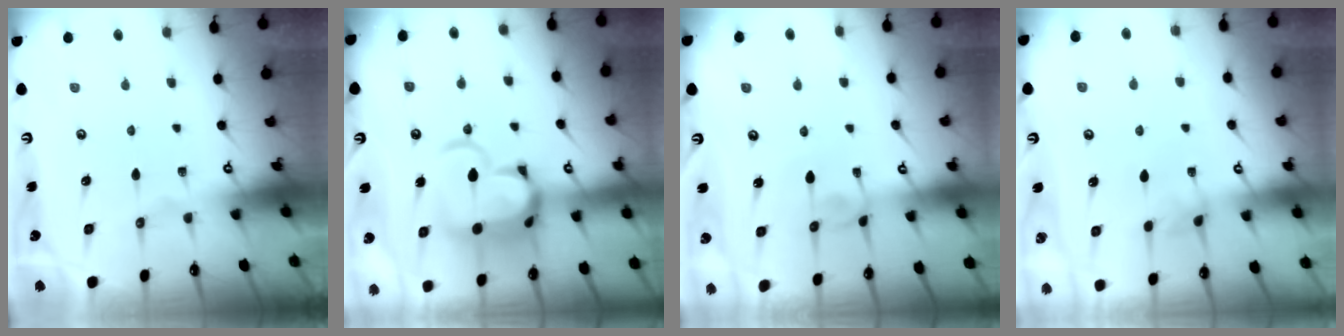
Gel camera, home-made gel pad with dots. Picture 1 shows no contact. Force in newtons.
{"total": 10.8, "press": 10.7, "slide": 1.7}
{"total": 3.3, "press": 3.3, "slide": 0.2}
{"total": 2.8, "press": 2.8, "slide": 0.3}